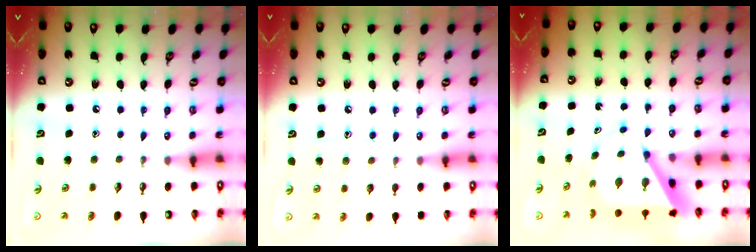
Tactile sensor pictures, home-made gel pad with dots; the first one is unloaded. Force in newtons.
{"total": 7.4, "press": 7.4, "slide": 0.7}
{"total": 7.6, "press": 7.5, "slide": 0.5}